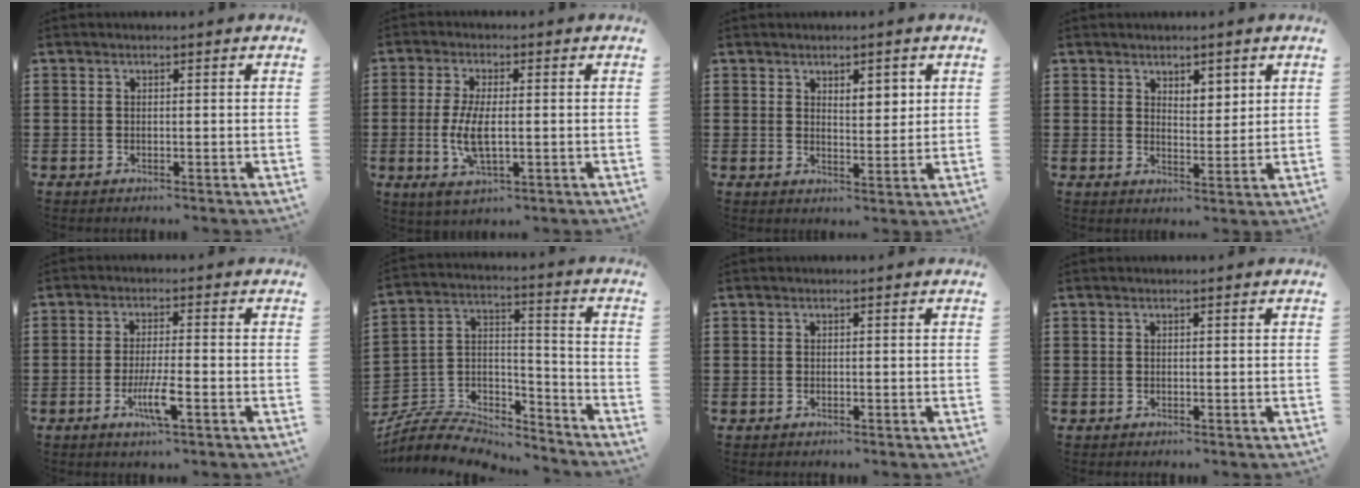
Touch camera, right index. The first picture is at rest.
{"total": 6.7, "force": [-0.8, 2.4, 6.2], "torque": [-0.144, -0.013, -0.022]}
{"total": 3.3, "force": [2.0, 1.7, 2.0], "torque": [-0.028, 0.003, 0.032]}
{"total": 3.1, "force": [2.5, 1.7, 0.6], "torque": [-0.011, 0.004, 0.046]}
{"total": 5.3, "force": [-2.2, 0.7, 4.8], "torque": [-0.092, -0.011, -0.040]}
{"total": 7.6, "force": [-7.0, 2.4, 1.7], "torque": [-0.045, 0.007, -0.142]}
{"total": 0.0}
{"total": 0.0}